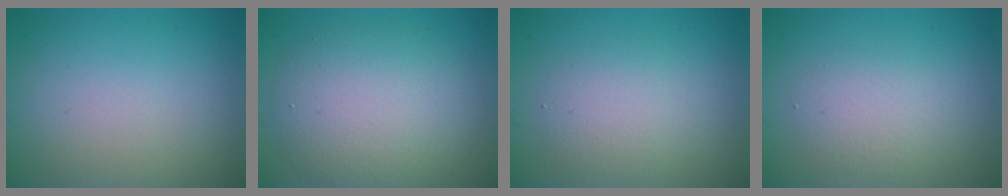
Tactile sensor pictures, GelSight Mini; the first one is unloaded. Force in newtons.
{"total": 6.1, "press": 6.1, "slide": 0.4}
{"total": 2.9, "press": 2.9, "slide": 0.2}
{"total": 2.5, "press": 2.5, "slide": 0.1}